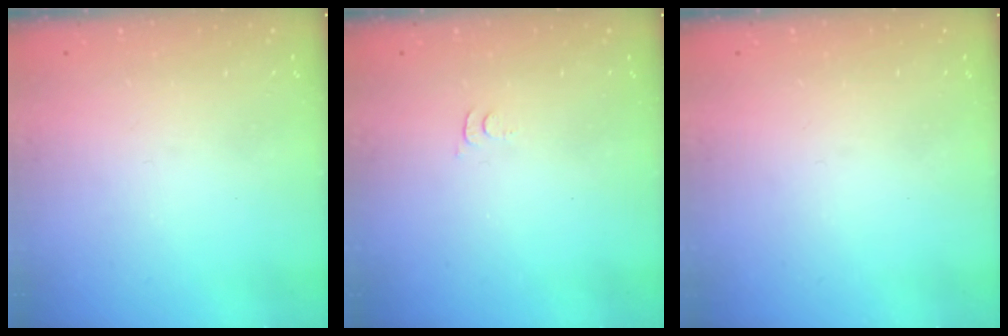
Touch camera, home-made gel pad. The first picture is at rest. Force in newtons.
{"total": 5.1, "press": 5.1, "slide": 0.5}
{"total": 0.0}